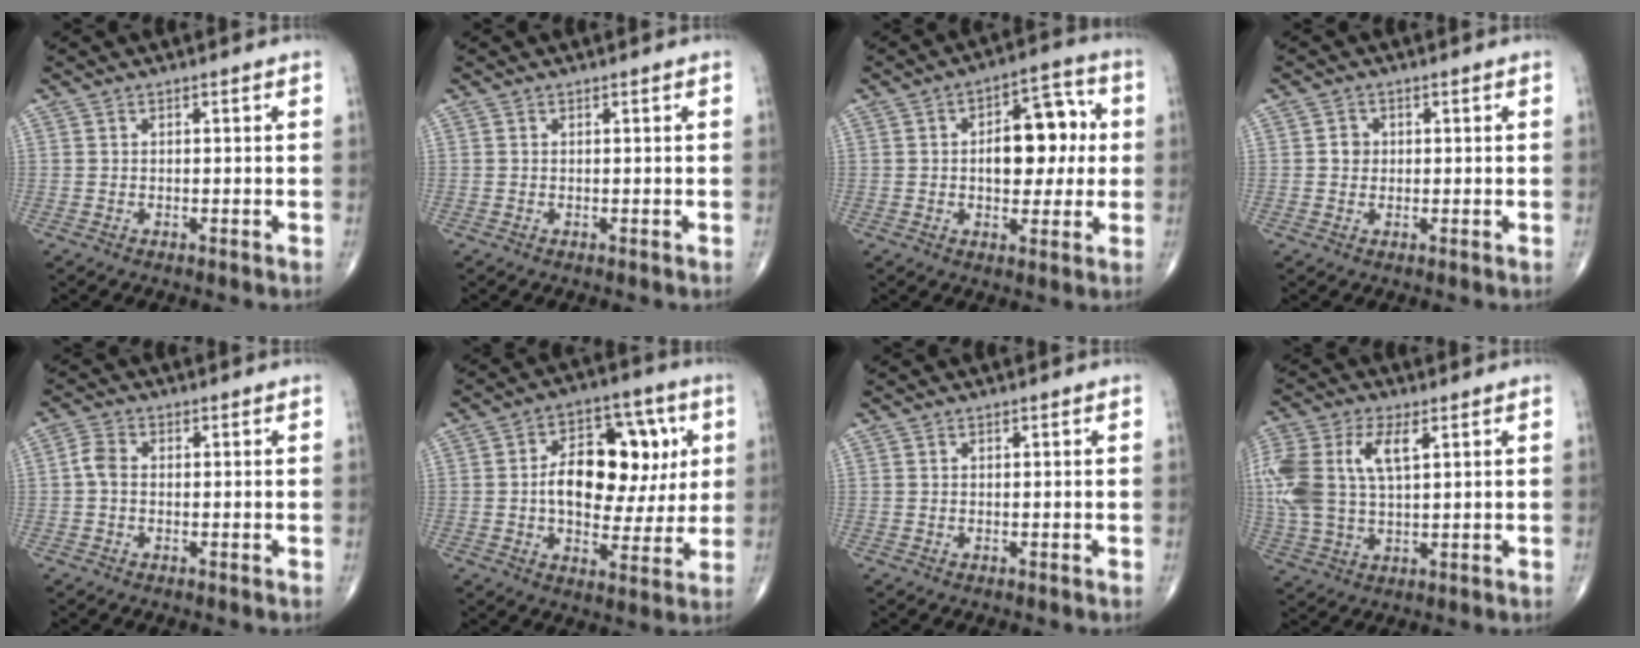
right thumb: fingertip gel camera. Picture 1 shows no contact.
{"total": 0.0}
{"total": 12.7, "force": [1.0, 7.3, 10.4], "torque": [-0.105, 0.023, 0.010]}
{"total": 2.1, "force": [0.1, 1.9, 0.8], "torque": [0.001, 0.006, -0.001]}
{"total": 3.0, "force": [-0.3, 2.0, 2.1], "torque": [-0.040, 0.008, -0.014]}
{"total": 18.1, "force": [2.4, 10.9, 14.2], "torque": [-0.167, 0.020, 0.038]}
{"total": 0.0}
{"total": 15.9, "force": [3.9, 8.5, 12.9], "torque": [-0.309, 0.012, 0.075]}